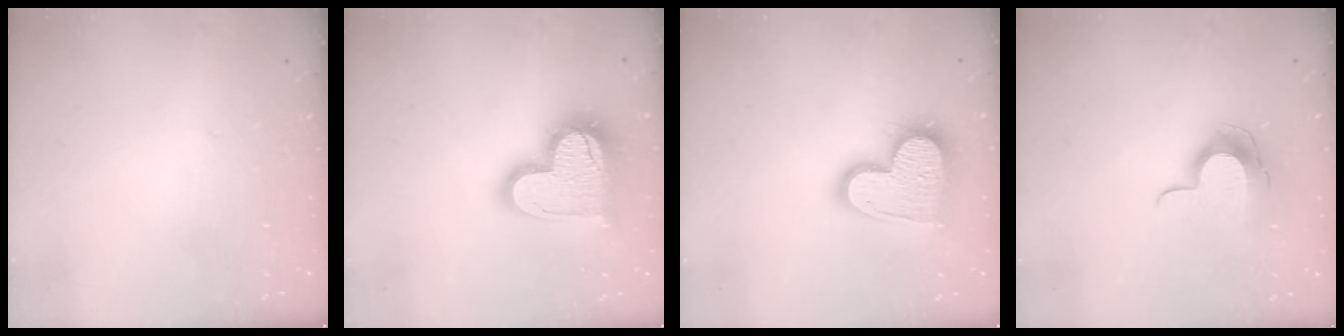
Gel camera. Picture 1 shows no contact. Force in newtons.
{"total": 19.4, "press": 19.3, "slide": 1.5}
{"total": 16.9, "press": 16.8, "slide": 1.3}
{"total": 10.9, "press": 10.9, "slide": 0.7}